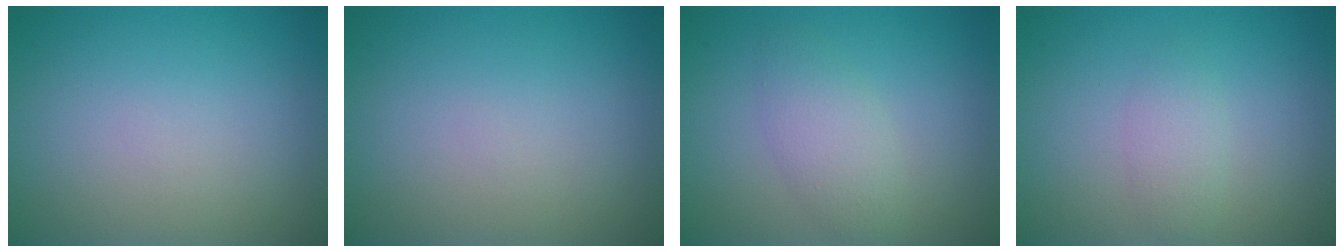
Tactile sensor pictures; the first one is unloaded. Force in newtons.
{"total": 0.0}
{"total": 2.7, "press": 2.6, "slide": 0.0}
{"total": 1.5, "press": 1.5, "slide": 0.0}